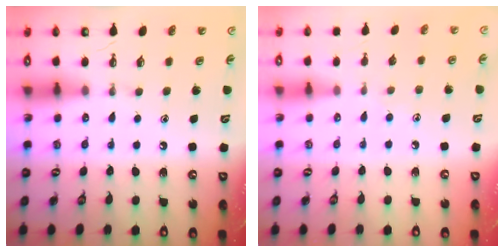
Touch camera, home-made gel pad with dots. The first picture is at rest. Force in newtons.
{"total": 3.8, "press": 3.7, "slide": 0.4}